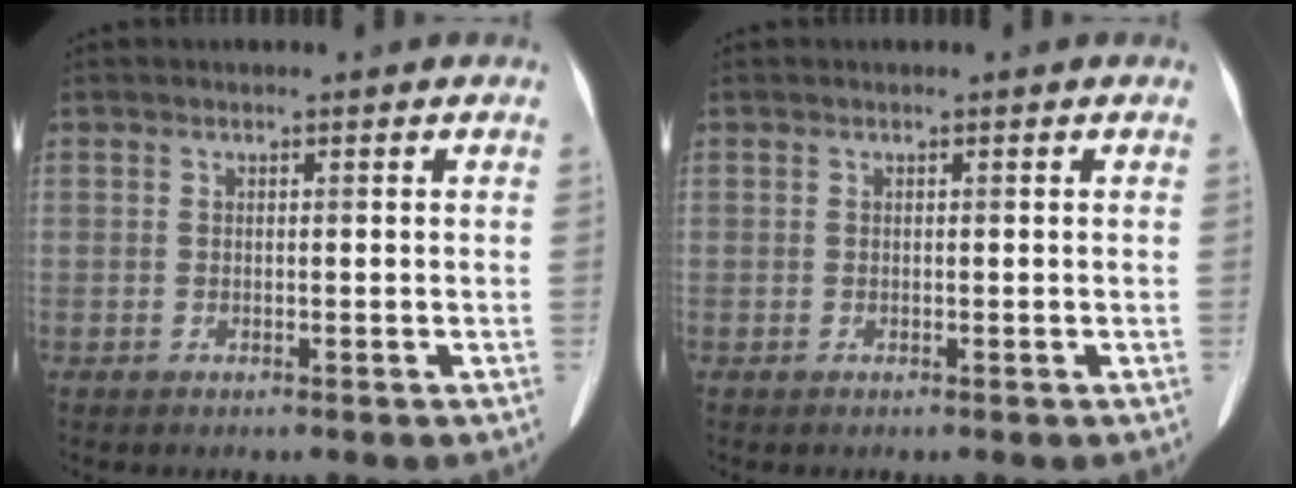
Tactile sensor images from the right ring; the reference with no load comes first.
{"total": 0.0}